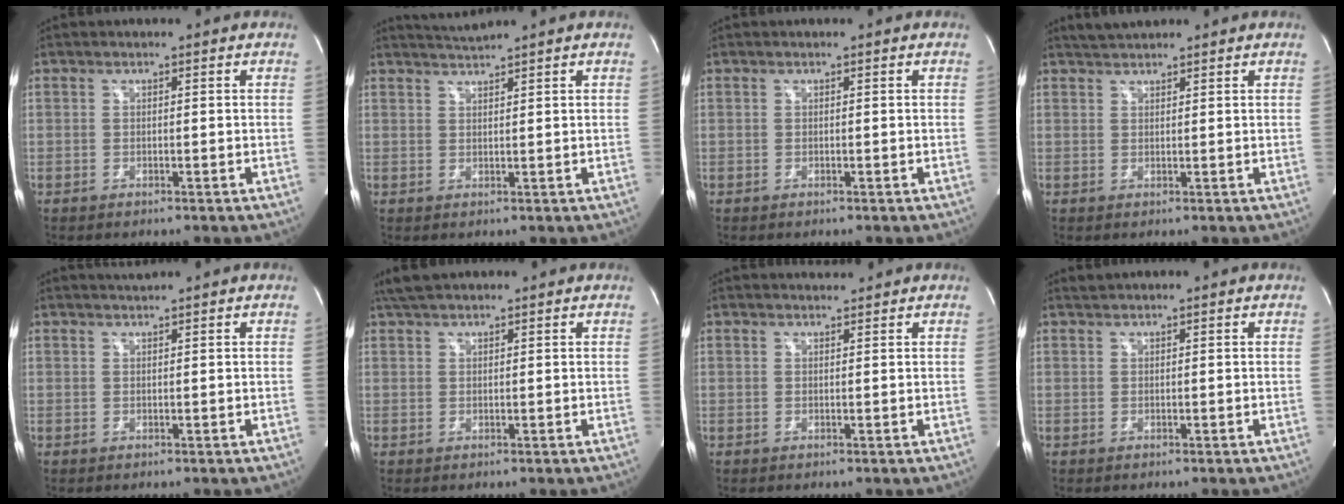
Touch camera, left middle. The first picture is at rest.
{"total": 2.4, "force": [2.1, -1.2, 0.0], "torque": [-0.002, -0.004, 0.046]}
{"total": 0.0}
{"total": 2.7, "force": [2.6, 0.3, 0.7], "torque": [-0.020, 0.017, 0.049]}
{"total": 1.0, "force": [0.9, -0.5, -0.1], "torque": [-0.005, -0.001, 0.021]}
{"total": 3.6, "force": [3.1, 0.9, 1.5], "torque": [-0.036, 0.023, 0.061]}
{"total": 1.1, "force": [1.1, 0.0, -0.1], "torque": [-0.009, 0.004, 0.023]}
{"total": 0.6, "force": [0.6, -0.2, -0.1], "torque": [-0.009, 0.006, 0.016]}